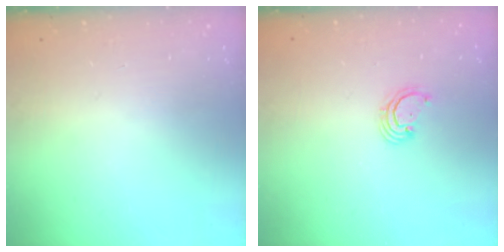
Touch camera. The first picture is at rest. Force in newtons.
{"total": 2.6, "press": 2.6, "slide": 0.3}